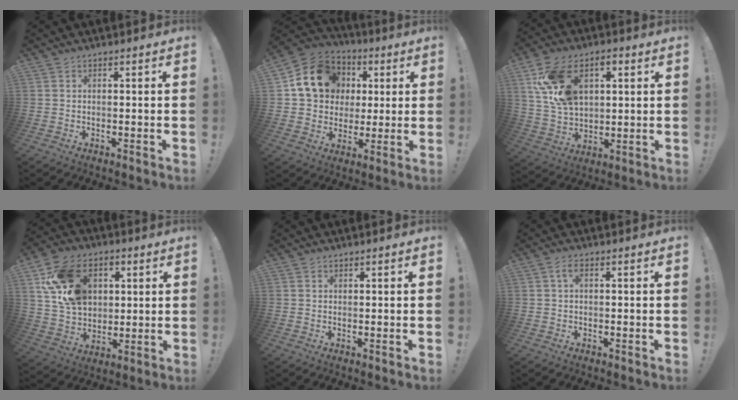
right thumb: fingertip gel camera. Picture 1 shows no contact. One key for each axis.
{"total": 16.8, "fx": 4.6, "fy": 14.3, "fz": 7.5, "tx": -0.103, "ty": -0.003, "tz": 0.107}
{"total": 16.2, "fx": 6.2, "fy": 10.9, "fz": 10.3, "tx": -0.191, "ty": -0.012, "tz": 0.118}
{"total": 18.9, "fx": 6.8, "fy": 14.1, "fz": 10.7, "tx": -0.182, "ty": -0.013, "tz": 0.133}
{"total": 0.5, "fx": 0.5, "fy": 0.2, "fz": 0.0, "tx": 0.003, "ty": -0.003, "tz": 0.009}
{"total": 2.3, "fx": 0.6, "fy": 0.7, "fz": 2.1, "tx": -0.035, "ty": 0.003, "tz": 0.008}